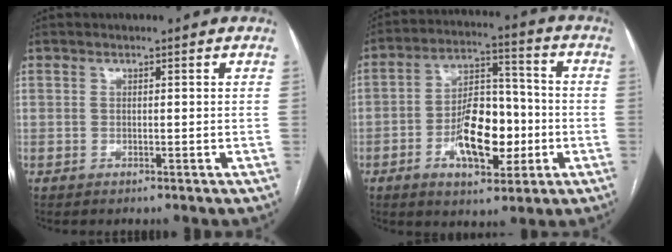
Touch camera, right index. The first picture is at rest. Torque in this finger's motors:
{"motor_torque": [0.49, -0.07, 0.35, 0.16]}